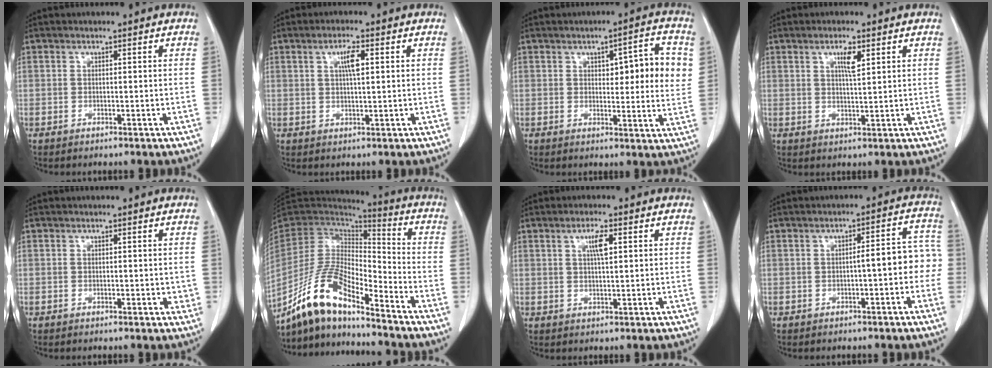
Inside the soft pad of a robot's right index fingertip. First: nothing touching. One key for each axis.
{"total": 3.5, "fx": 1.1, "fy": 0.4, "fz": 3.3, "tx": -0.061, "ty": 0.002, "tz": 0.019}
{"total": 9.3, "fx": 2.3, "fy": 2.7, "fz": 8.6, "tx": -0.103, "ty": 0.010, "tz": 0.029}
{"total": 3.3, "fx": 1.6, "fy": 0.4, "fz": 2.9, "tx": -0.052, "ty": -0.002, "tz": 0.027}
{"total": 1.3, "fx": 0.0, "fy": 0.7, "fz": 1.0, "tx": -0.011, "ty": 0.000, "tz": 0.002}
{"total": 14.9, "fx": -11.9, "fy": 2.9, "fz": 8.4, "tx": -0.170, "ty": 0.006, "tz": -0.223}
{"total": 3.2, "fx": 1.2, "fy": 0.4, "fz": 3.0, "tx": -0.055, "ty": 0.001, "tz": 0.020}
{"total": 6.2, "fx": -1.1, "fy": 1.6, "fz": 5.9, "tx": -0.064, "ty": 0.033, "tz": -0.016}